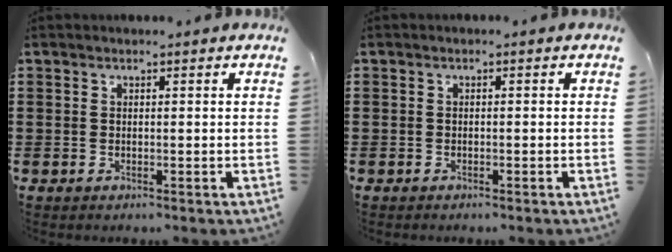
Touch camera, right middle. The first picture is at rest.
{"total": 0.6, "force": [-0.5, 0.1, 0.0], "torque": [0.001, 0.000, -0.012]}